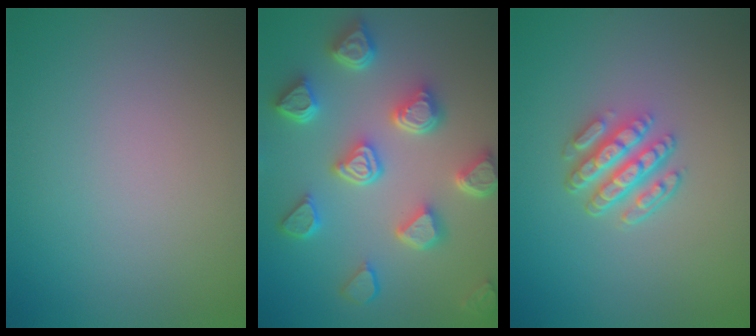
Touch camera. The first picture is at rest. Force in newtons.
{"total": 7.2, "press": 5.8, "slide": 4.3}
{"total": 4.7, "press": 3.4, "slide": 3.2}